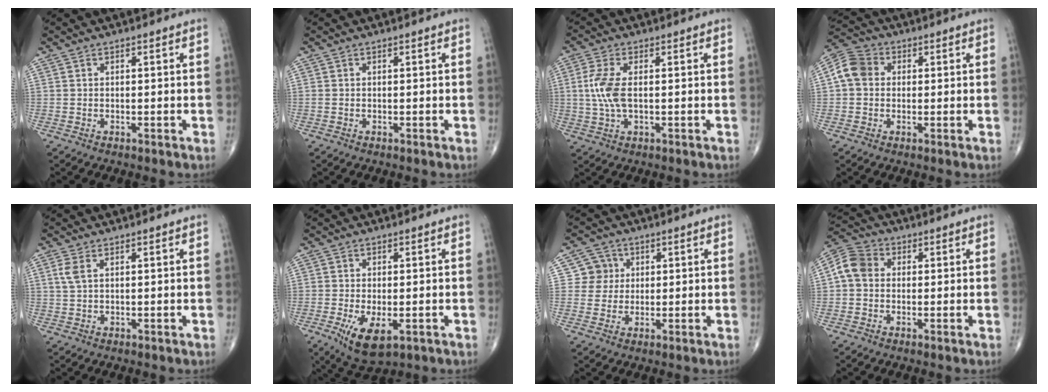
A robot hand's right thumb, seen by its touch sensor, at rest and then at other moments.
{"total": 0.0}
{"total": 6.4, "force": [0.3, 2.8, 5.7], "torque": [-0.142, 0.001, 0.005]}
{"total": 6.6, "force": [0.7, 5.6, 3.6], "torque": [-0.061, 0.018, 0.001]}
{"total": 2.4, "force": [0.9, 1.0, 1.9], "torque": [-0.051, 0.009, 0.026]}
{"total": 7.8, "force": [-2.7, 3.6, 6.4], "torque": [-0.110, -0.016, -0.038]}
{"total": 4.6, "force": [1.1, 4.5, 0.3], "torque": [0.028, 0.003, 0.012]}
{"total": 6.5, "force": [0.4, 5.3, 3.6], "torque": [-0.063, 0.020, -0.004]}